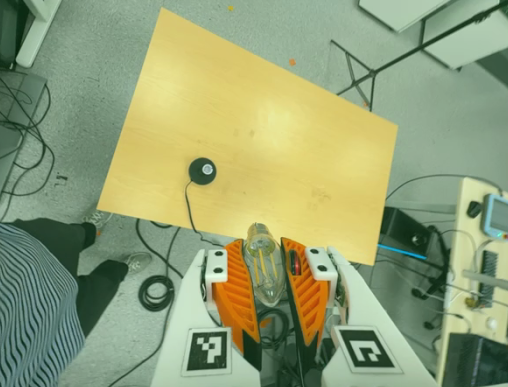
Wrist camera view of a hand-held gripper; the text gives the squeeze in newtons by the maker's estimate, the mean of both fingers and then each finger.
{"total": 22.1, "left": 25.7, "right": 18.6}